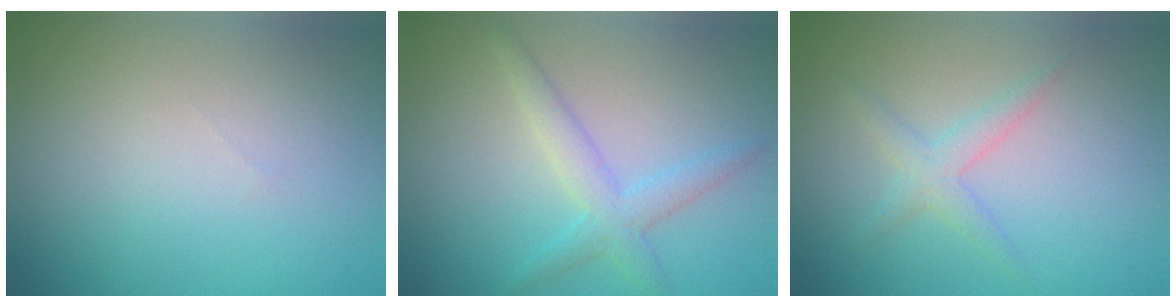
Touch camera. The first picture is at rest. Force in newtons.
{"total": 2.9, "press": 2.9, "slide": 0.1}
{"total": 1.9, "press": 1.9, "slide": 0.1}